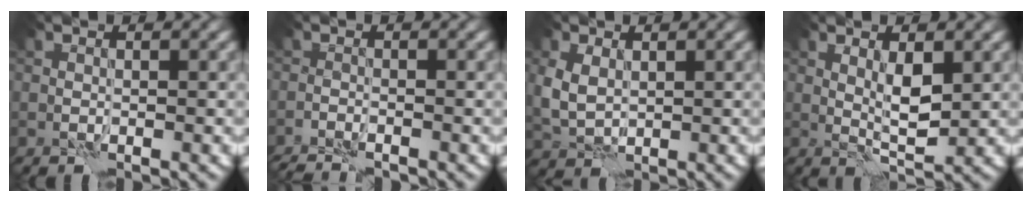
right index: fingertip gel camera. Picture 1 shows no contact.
{"total": 2.9, "force": [-2.8, 0.4, 0.9], "torque": [-0.023, -0.006, -0.047]}
{"total": 3.3, "force": [0.9, 2.4, 2.0], "torque": [-0.058, -0.003, 0.022]}
{"total": 2.5, "force": [1.1, 0.6, 2.2], "torque": [-0.042, -0.007, 0.021]}